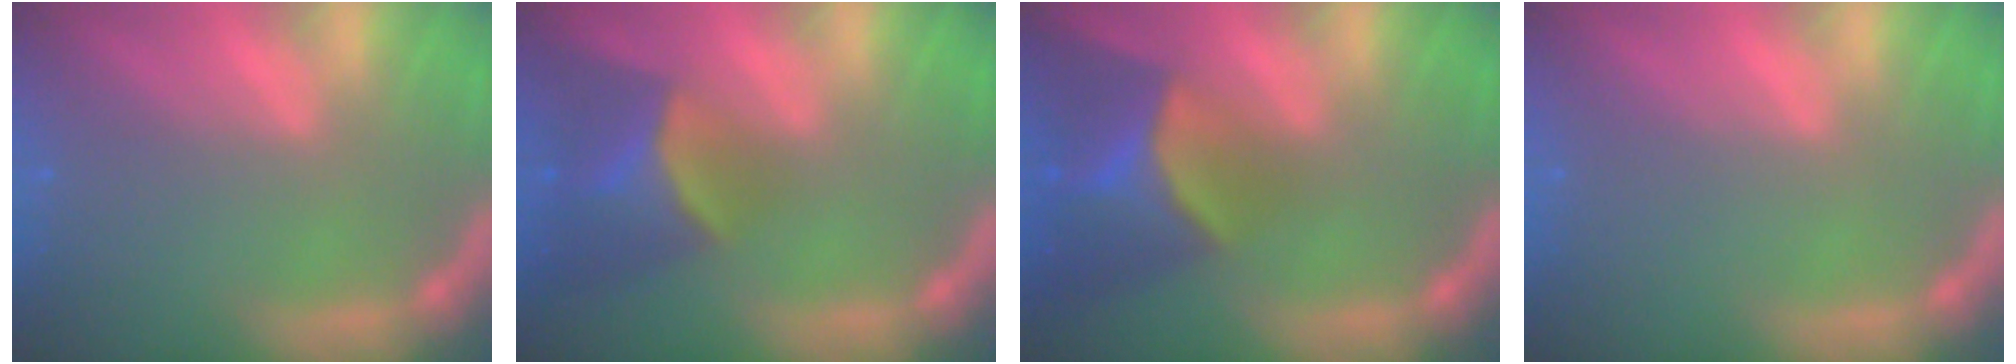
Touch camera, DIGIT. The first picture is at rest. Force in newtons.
{"total": 6.5}
{"total": 8.4}
{"total": 0.0}